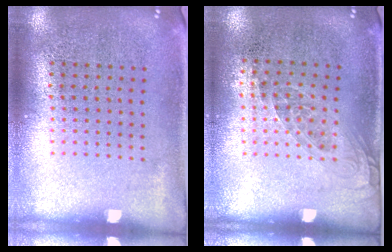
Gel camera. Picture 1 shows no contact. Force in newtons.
{"total": 1.0, "press": 0.9, "slide": 0.6}